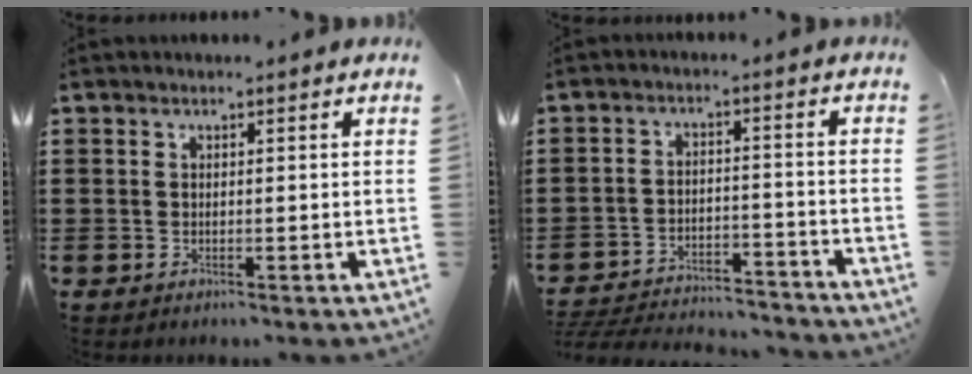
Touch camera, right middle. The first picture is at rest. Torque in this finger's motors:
{"motor_torque": [1.42, -0.72, 0.66, 0.20]}